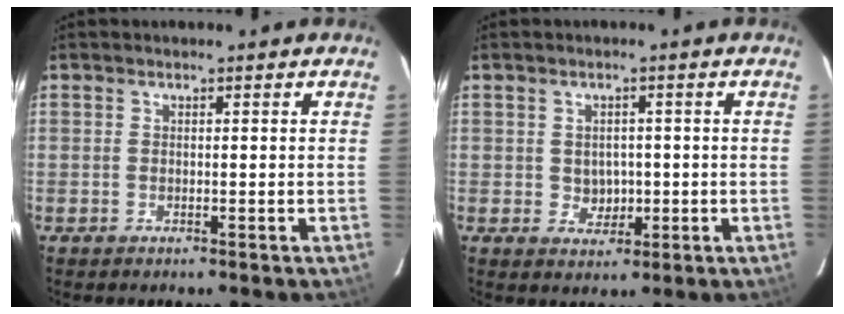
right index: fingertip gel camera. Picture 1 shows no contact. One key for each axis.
{"total": 3.7, "fx": -0.3, "fy": 3.3, "fz": 1.4, "tx": -0.025, "ty": 0.005, "tz": 0.005}